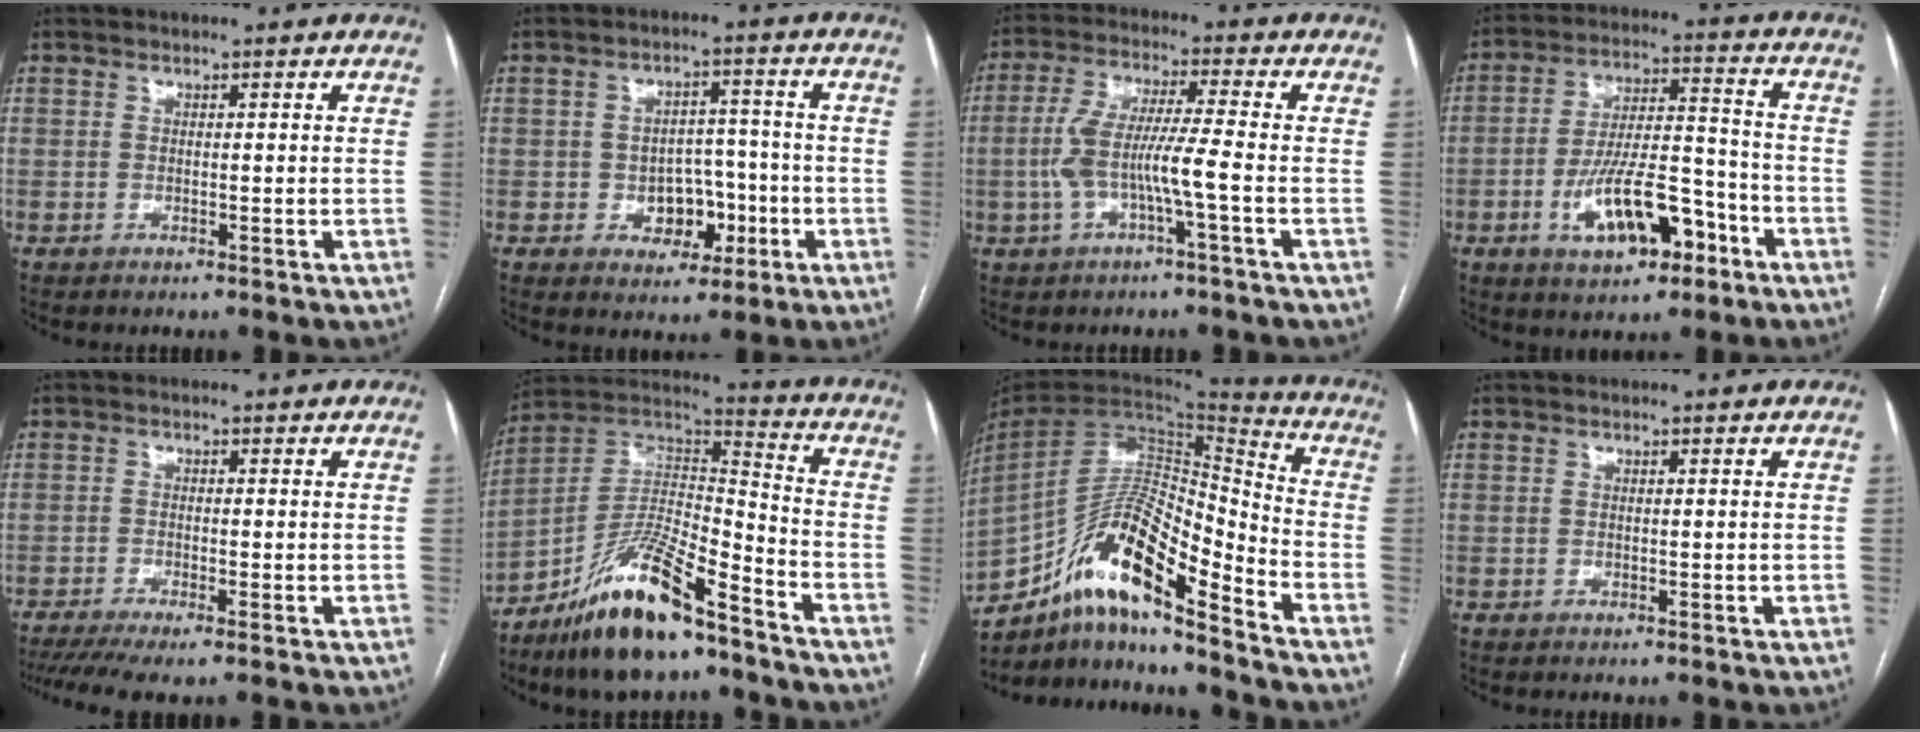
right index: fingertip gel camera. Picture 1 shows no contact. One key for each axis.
{"total": 6.8, "fx": -2.0, "fy": 4.9, "fz": 4.2, "tx": -0.054, "ty": 0.023, "tz": -0.022}
{"total": 8.1, "fx": -2.0, "fy": 0.2, "fz": 7.9, "tx": -0.167, "ty": 0.019, "tz": -0.039}
{"total": 12.9, "fx": -5.9, "fy": 4.8, "fz": 10.5, "tx": -0.188, "ty": 0.017, "tz": -0.089}
{"total": 6.4, "fx": -4.8, "fy": 0.4, "fz": 4.1, "tx": -0.065, "ty": -0.011, "tz": -0.081}
{"total": 16.9, "fx": -11.9, "fy": 3.2, "fz": 11.5, "tx": -0.214, "ty": 0.009, "tz": -0.212}
{"total": 17.8, "fx": -12.4, "fy": 2.6, "fz": 12.5, "tx": -0.242, "ty": 0.012, "tz": -0.222}
{"total": 0.0}